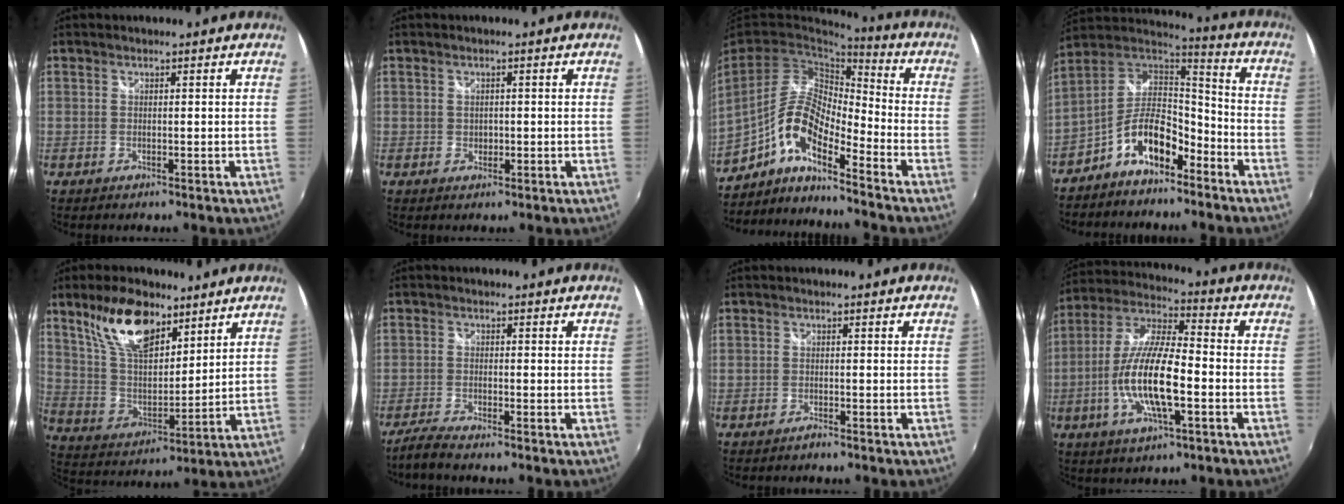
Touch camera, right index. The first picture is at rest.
{"total": 1.1, "force": [-0.3, 1.0, 0.3], "torque": [-0.003, -0.001, -0.003]}
{"total": 11.3, "force": [-6.4, 3.2, 8.7], "torque": [-0.165, 0.001, -0.127]}
{"total": 12.6, "force": [-6.9, 6.0, 8.7], "torque": [-0.174, 0.018, -0.124]}
{"total": 15.6, "force": [10.0, 7.1, 9.6], "torque": [-0.181, 0.017, 0.193]}
{"total": 3.2, "force": [-2.9, -0.1, 1.3], "torque": [-0.049, -0.004, -0.062]}
{"total": 0.9, "force": [-0.8, 0.0, 0.3], "torque": [-0.004, -0.003, -0.016]}
{"total": 14.9, "force": [-4.1, 4.1, 13.7], "torque": [-0.277, -0.006, -0.080]}